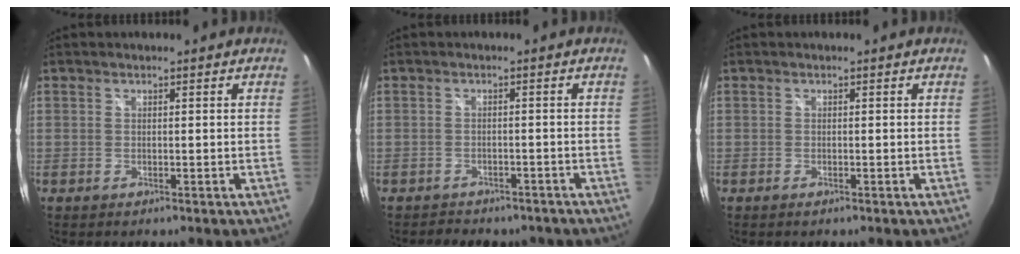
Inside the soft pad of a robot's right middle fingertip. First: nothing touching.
{"total": 6.7, "force": [-5.6, 2.8, 2.2], "torque": [-0.047, -0.009, -0.072]}
{"total": 0.8, "force": [-0.6, 0.2, 0.4], "torque": [-0.008, -0.004, -0.012]}